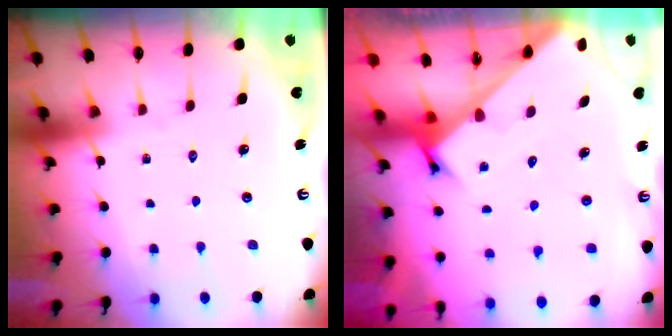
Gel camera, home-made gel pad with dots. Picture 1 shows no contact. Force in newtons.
{"total": 2.4, "press": 2.4, "slide": 0.2}